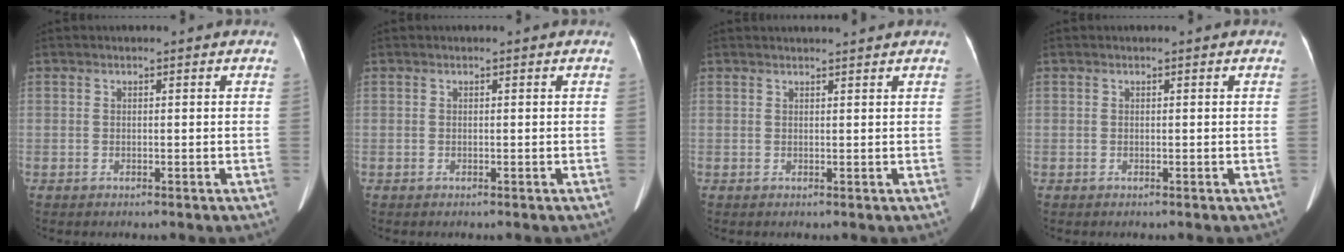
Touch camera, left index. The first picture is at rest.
{"total": 0.0}
{"total": 3.2, "force": [3.0, -0.3, 0.8], "torque": [-0.011, 0.016, 0.041]}
{"total": 0.0}